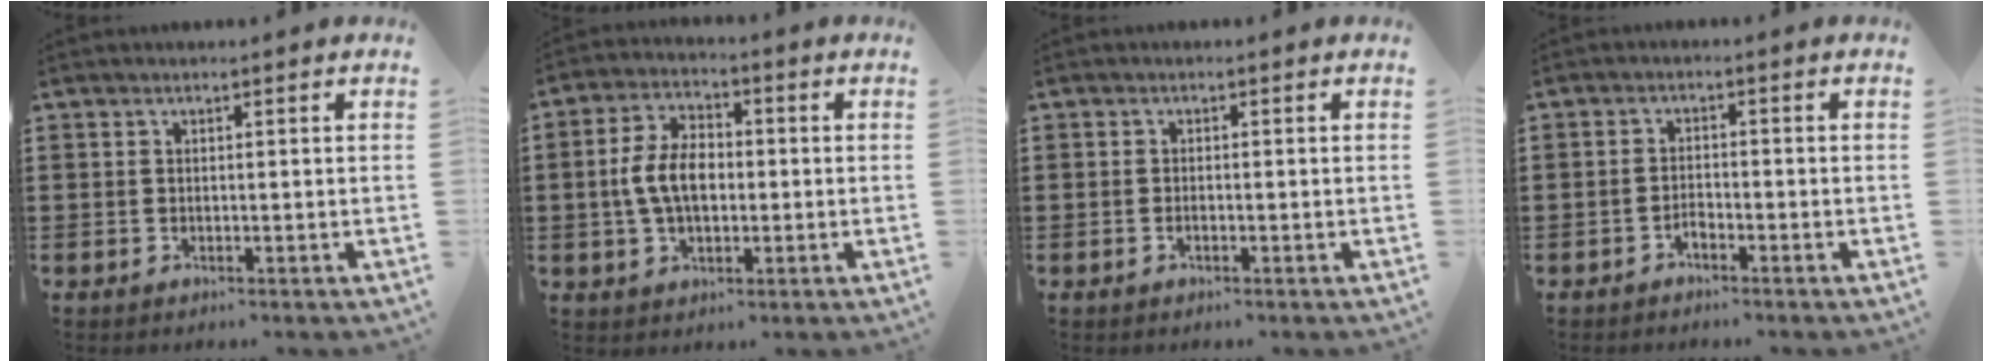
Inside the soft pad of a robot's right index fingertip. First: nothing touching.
{"total": 7.4, "force": [-0.4, 4.5, 5.9], "torque": [-0.140, 0.005, -0.015]}
{"total": 0.6, "force": [-0.3, 0.1, 0.4], "torque": [-0.009, -0.004, -0.005]}
{"total": 1.6, "force": [-1.4, 0.6, 0.6], "torque": [-0.016, 0.001, -0.027]}